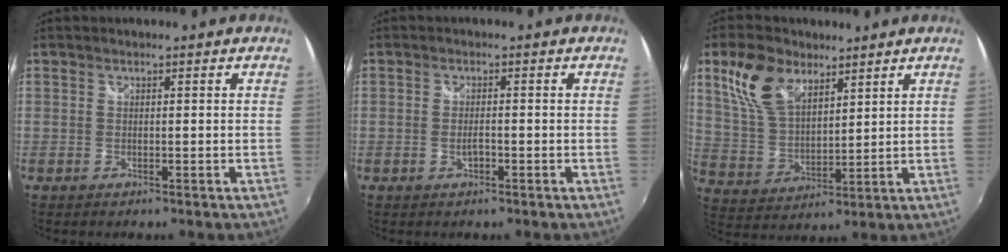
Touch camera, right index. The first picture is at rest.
{"total": 1.7, "force": [-0.7, 0.8, 1.4], "torque": [-0.028, -0.002, -0.012]}
{"total": 12.1, "force": [6.9, 6.7, 7.3], "torque": [-0.150, 0.021, 0.145]}